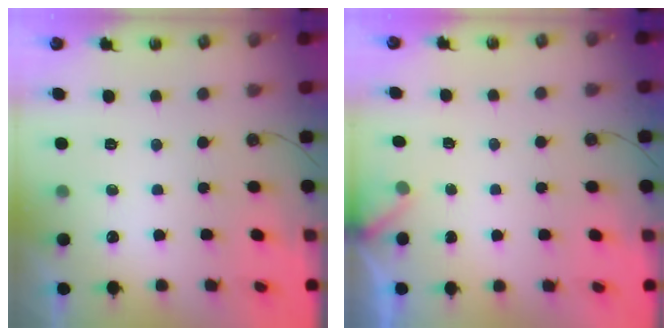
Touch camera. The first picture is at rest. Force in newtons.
{"total": 1.7, "press": 1.7, "slide": 0.1}